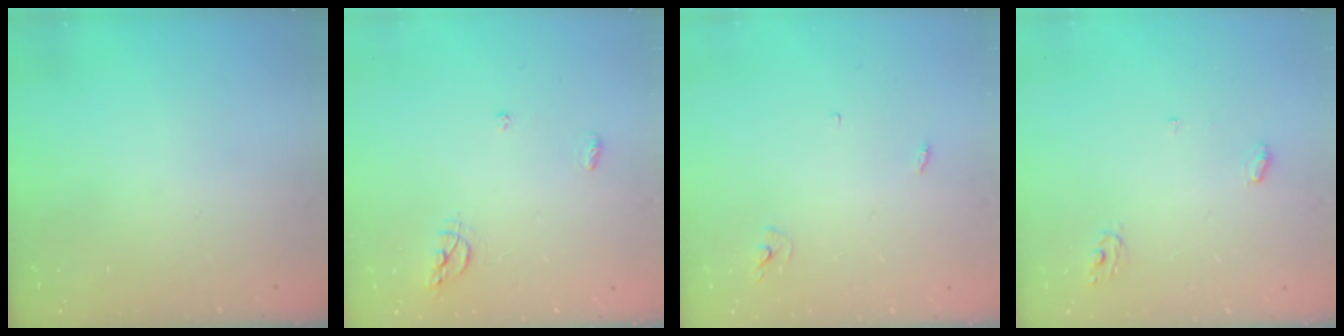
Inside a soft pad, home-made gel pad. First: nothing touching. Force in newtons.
{"total": 6.5, "press": 6.5, "slide": 0.6}
{"total": 2.4, "press": 2.4, "slide": 0.2}
{"total": 4.1, "press": 4.1, "slide": 0.2}